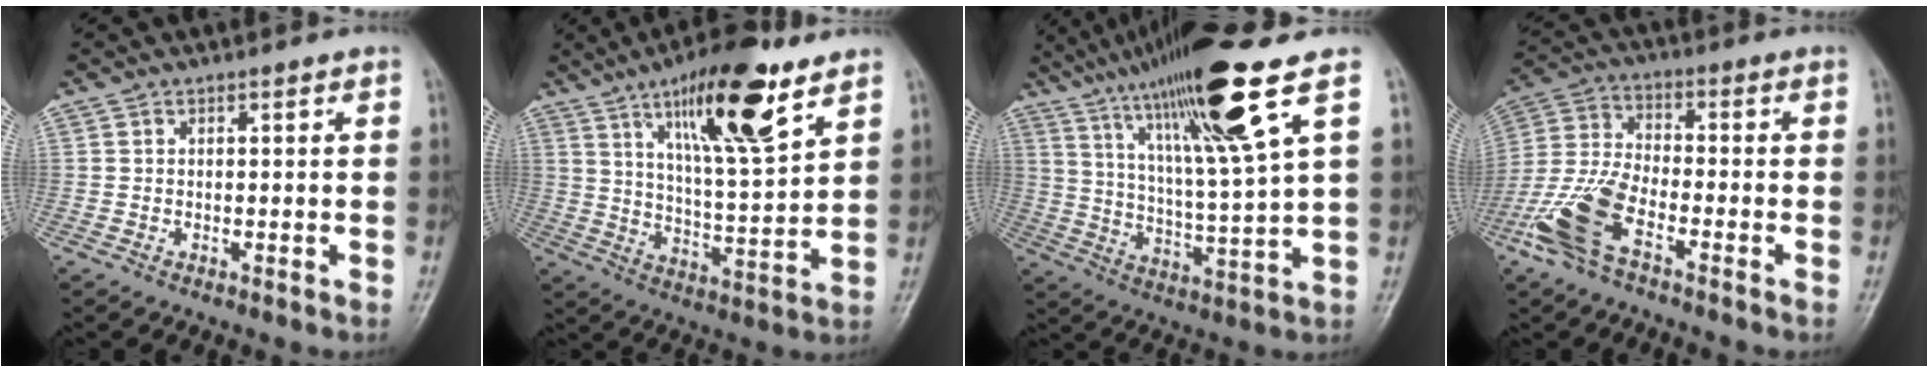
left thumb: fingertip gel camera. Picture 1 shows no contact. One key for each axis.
{"total": 17.3, "fx": 9.7, "fy": 3.9, "fz": 13.7, "tx": -0.209, "ty": -0.050, "tz": 0.166}
{"total": 19.2, "fx": 10.8, "fy": 0.6, "fz": 15.8, "tx": -0.267, "ty": -0.038, "tz": 0.189}
{"total": 11.7, "fx": -6.1, "fy": 4.8, "fz": 8.8, "tx": -0.200, "ty": 0.024, "tz": -0.127}